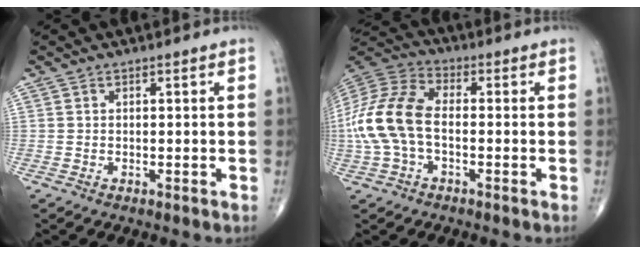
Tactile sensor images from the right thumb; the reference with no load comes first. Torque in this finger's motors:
{"motor_torque": [-0.15, 0.97, 1.11, -0.51, 0.59]}